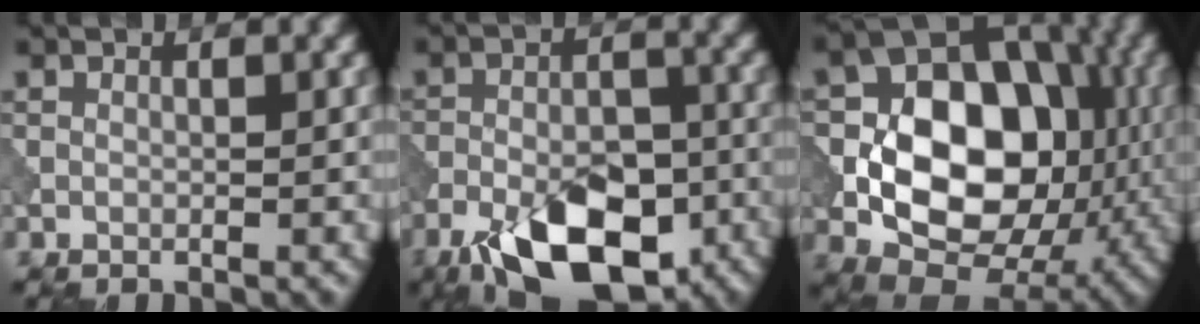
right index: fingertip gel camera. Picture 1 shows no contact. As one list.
[{"total": 11.8, "force": [-6.8, 5.4, 7.9], "torque": [-0.144, -0.011, -0.115]}, {"total": 13.7, "force": [-1.0, 9.6, 9.7], "torque": [-0.139, 0.013, -0.029]}]